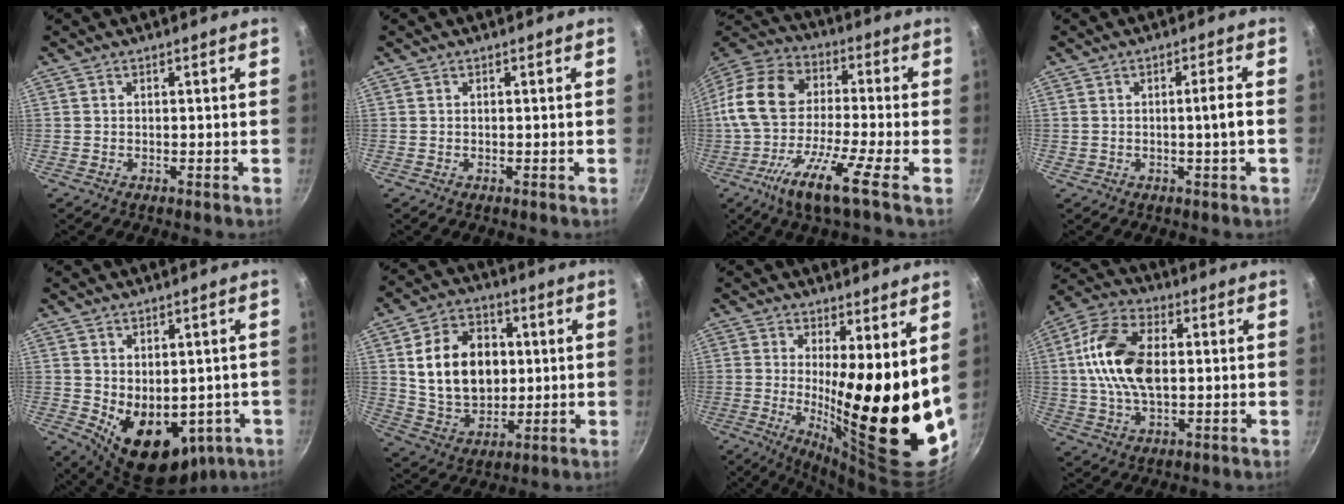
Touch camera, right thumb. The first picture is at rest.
{"total": 0.0}
{"total": 17.5, "force": [-6.9, 5.7, 15.0], "torque": [-0.293, 0.031, -0.157]}
{"total": 3.0, "force": [-0.5, -0.2, 3.0], "torque": [-0.045, 0.011, -0.005]}
{"total": 14.5, "force": [-2.6, 10.0, 10.2], "torque": [-0.120, -0.015, -0.004]}
{"total": 16.8, "force": [2.3, 12.3, 11.2], "torque": [-0.165, 0.000, 0.047]}
{"total": 20.3, "force": [2.4, 5.5, 19.4], "torque": [-0.256, -0.058, 0.047]}
{"total": 14.9, "force": [1.3, 8.5, 12.1], "torque": [-0.222, 0.017, 0.014]}